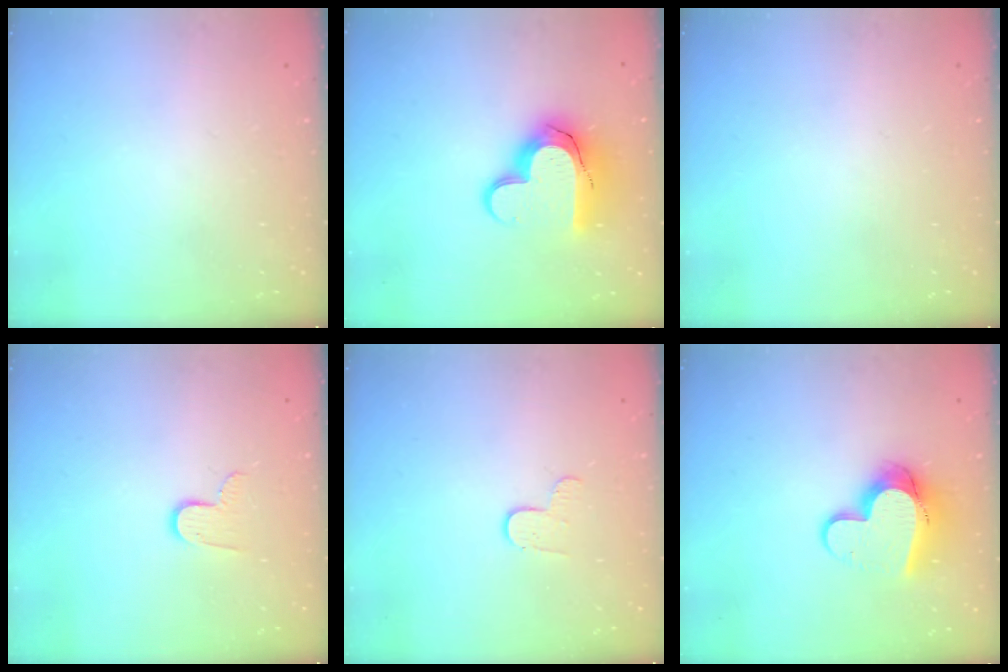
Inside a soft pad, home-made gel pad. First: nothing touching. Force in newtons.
{"total": 15.2, "press": 15.1, "slide": 1.1}
{"total": 0.0}
{"total": 7.6, "press": 7.6, "slide": 0.6}
{"total": 4.4, "press": 4.4, "slide": 0.4}
{"total": 11.5, "press": 11.4, "slide": 1.2}